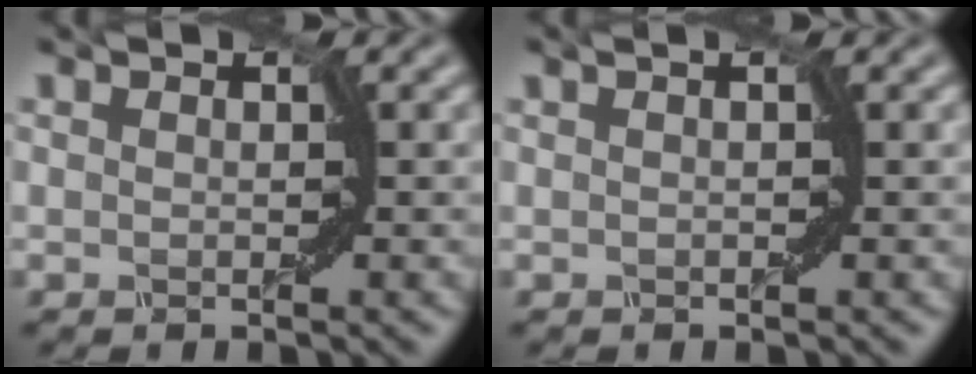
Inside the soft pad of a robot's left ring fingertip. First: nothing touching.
{"total": 0.6, "force": [0.1, -0.5, -0.3], "torque": [0.000, 0.002, 0.007]}